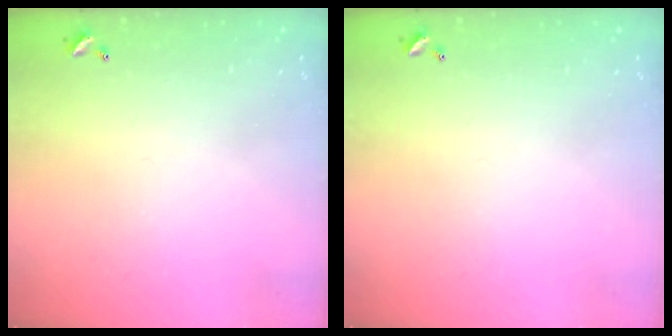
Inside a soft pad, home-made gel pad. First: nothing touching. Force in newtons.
{"total": 0.0}